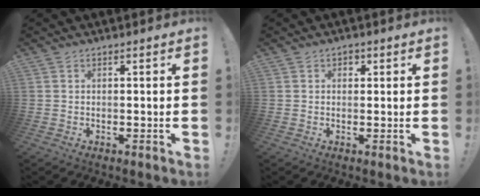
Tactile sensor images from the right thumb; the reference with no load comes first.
{"total": 1.7, "force": [0.5, 1.5, 0.6], "torque": [-0.008, 0.001, 0.008]}